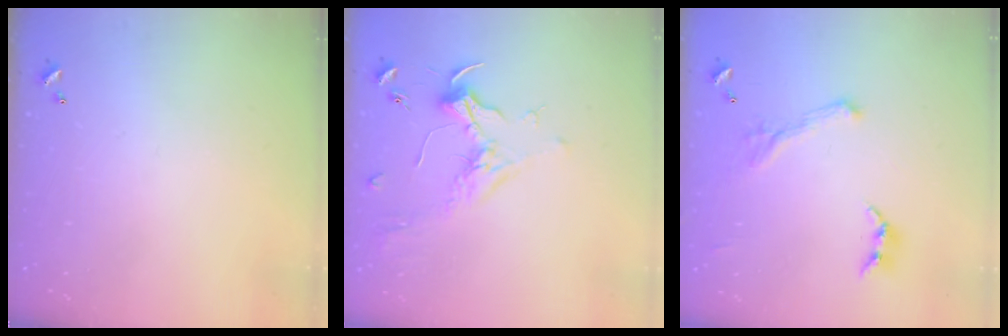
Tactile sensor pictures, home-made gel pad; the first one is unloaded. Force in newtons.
{"total": 1.8, "press": 1.7, "slide": 0.7}
{"total": 1.1, "press": 0.6, "slide": 0.9}